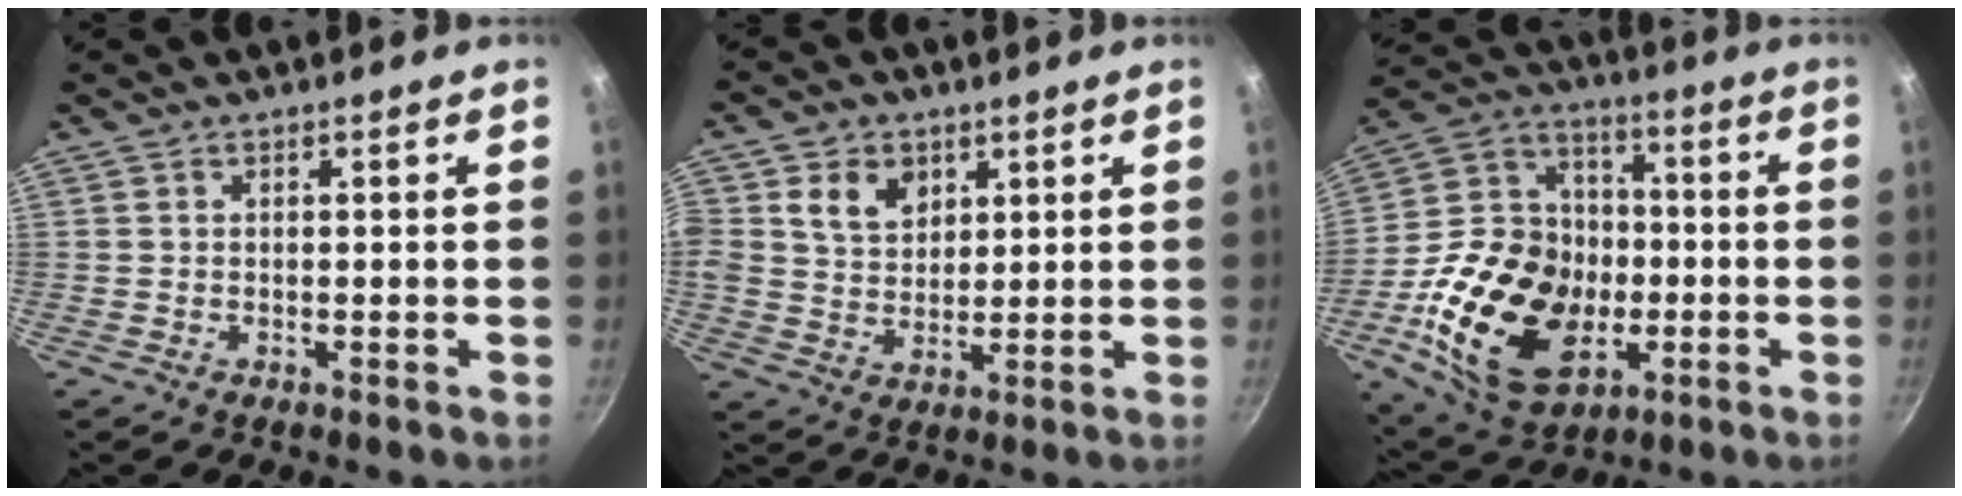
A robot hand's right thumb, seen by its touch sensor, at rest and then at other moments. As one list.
[{"total": 8.3, "force": [3.1, 6.4, 4.2], "torque": [-0.056, -0.013, 0.051]}, {"total": 25.1, "force": [-6.2, 17.5, 16.9], "torque": [-0.293, 0.034, -0.102]}]